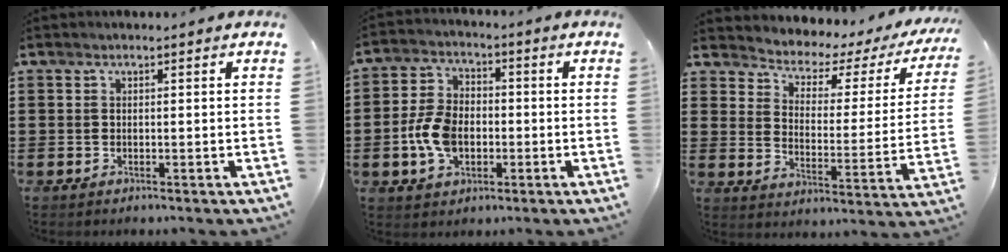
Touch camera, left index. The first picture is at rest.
{"total": 7.8, "force": [-1.6, 5.3, 5.5], "torque": [-0.141, 0.001, -0.037]}
{"total": 2.7, "force": [2.2, 1.4, 0.9], "torque": [-0.037, -0.026, 0.026]}